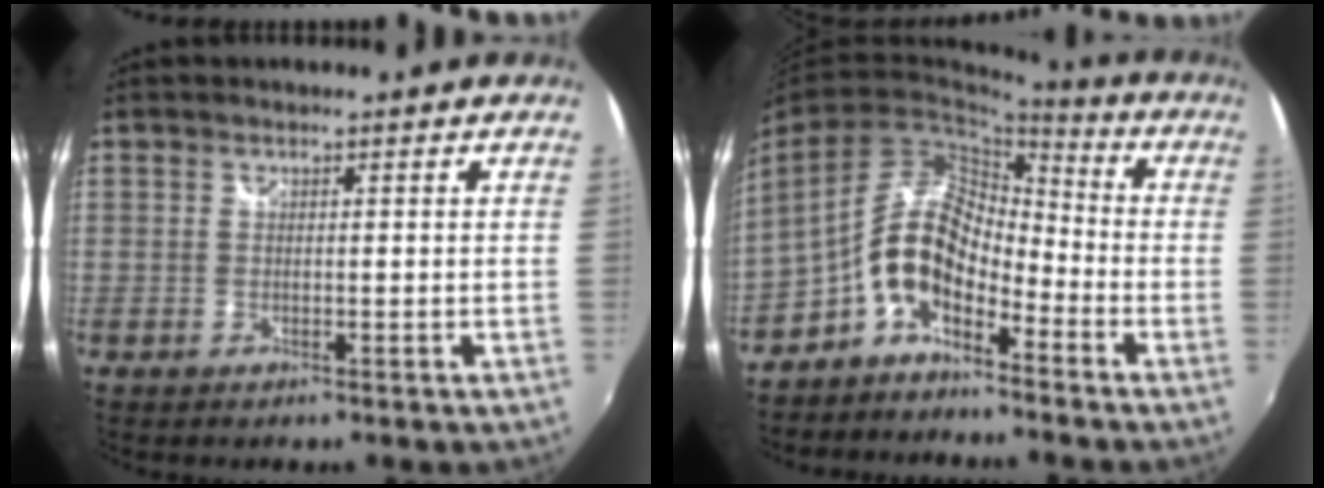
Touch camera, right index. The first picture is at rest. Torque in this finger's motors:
{"motor_torque": [0.98, -0.92, 0.59, 0.08]}